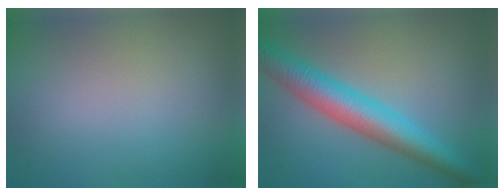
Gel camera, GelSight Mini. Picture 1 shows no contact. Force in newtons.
{"total": 6.7, "press": 6.7, "slide": 0.1}